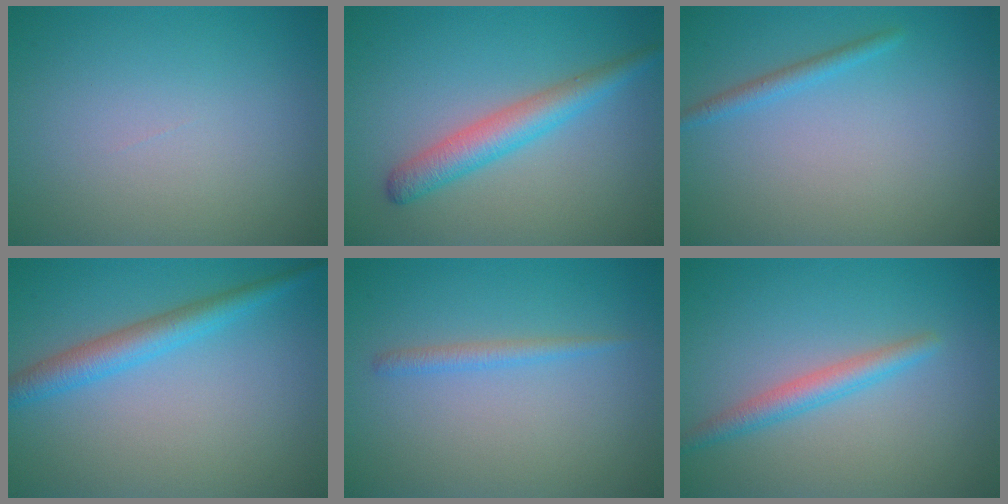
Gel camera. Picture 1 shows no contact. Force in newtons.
{"total": 3.6, "press": 3.6, "slide": 0.2}
{"total": 1.4, "press": 1.4, "slide": 0.1}
{"total": 3.3, "press": 3.3, "slide": 0.1}
{"total": 1.3, "press": 1.3, "slide": 0.0}
{"total": 2.4, "press": 2.4, "slide": 0.0}